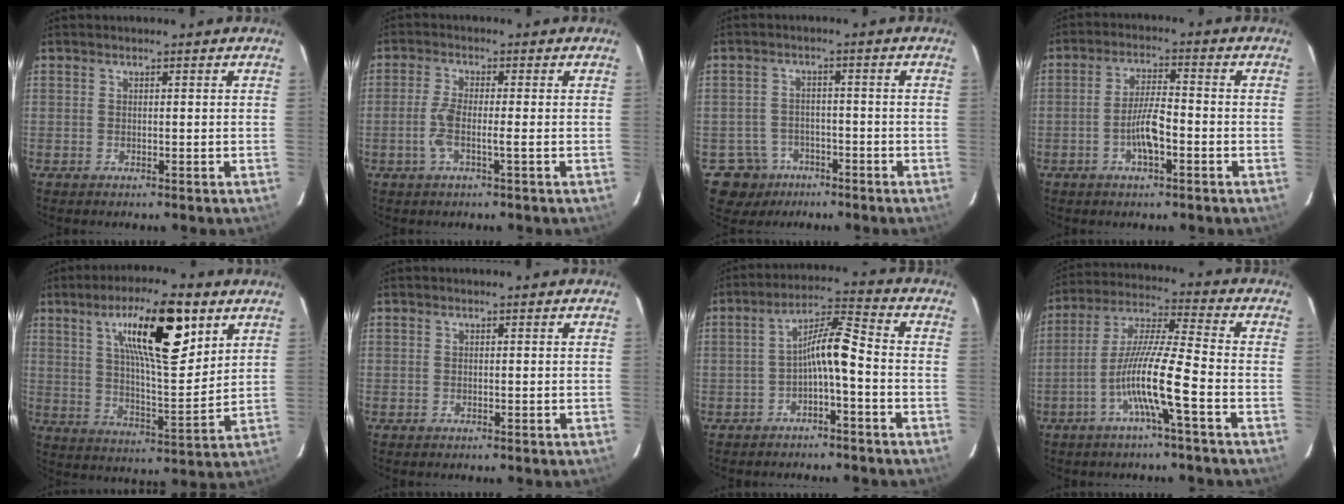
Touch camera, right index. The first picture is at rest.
{"total": 3.9, "force": [-0.9, 0.3, 3.8], "torque": [-0.083, 0.004, -0.019]}
{"total": 6.4, "force": [-3.4, 5.4, -0.1], "torque": [0.002, 0.010, -0.048]}
{"total": 5.8, "force": [-1.9, 1.2, 5.3], "torque": [-0.106, 0.008, -0.035]}
{"total": 15.9, "force": [7.6, 3.1, 13.7], "torque": [-0.230, 0.005, 0.130]}
{"total": 0.0}
{"total": 6.8, "force": [-1.8, 0.7, 6.5], "torque": [-0.112, 0.028, -0.032]}
{"total": 11.3, "force": [-4.3, -0.6, 10.5], "torque": [-0.205, 0.004, -0.086]}